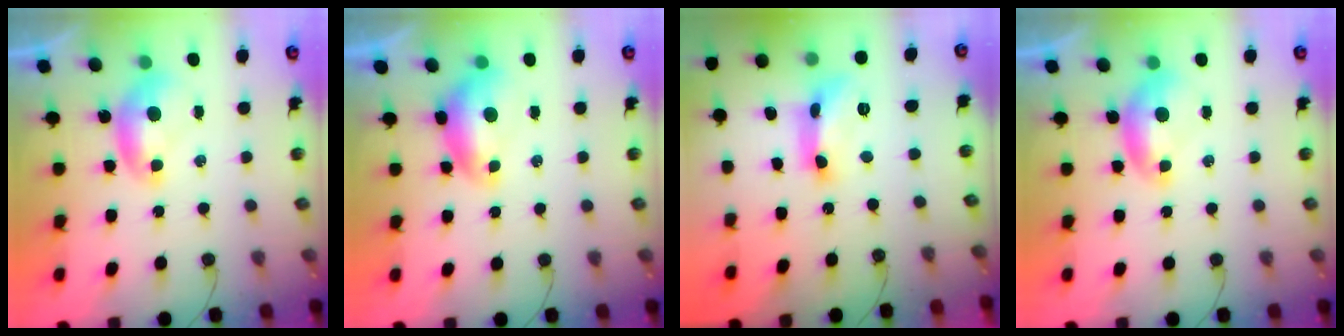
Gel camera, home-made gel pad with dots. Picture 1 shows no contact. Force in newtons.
{"total": 0.8, "press": 0.7, "slide": 0.4}
{"total": 10.2, "press": 10.2, "slide": 0.8}
{"total": 0.0}